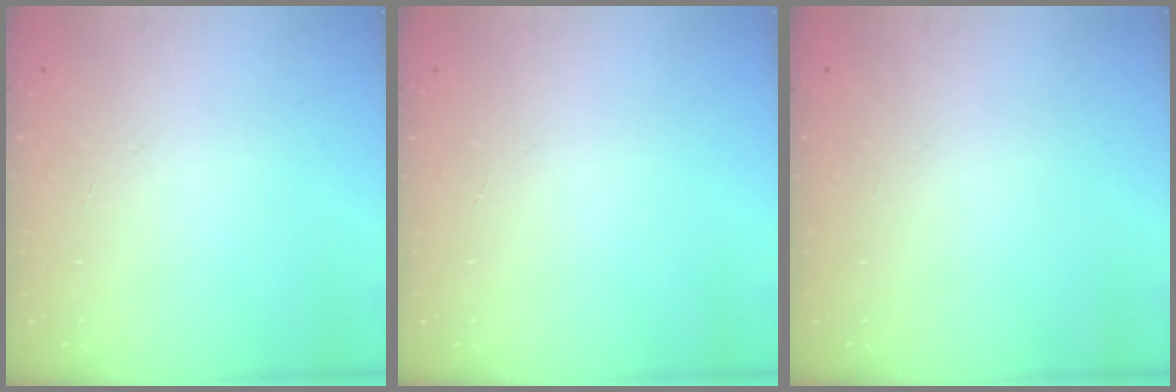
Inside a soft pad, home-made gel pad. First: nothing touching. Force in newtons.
{"total": 0.0}
{"total": 0.0}